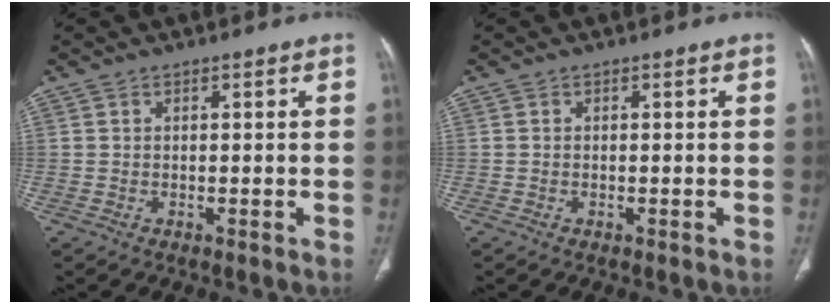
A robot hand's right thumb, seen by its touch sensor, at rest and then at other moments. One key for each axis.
{"total": 0.0}